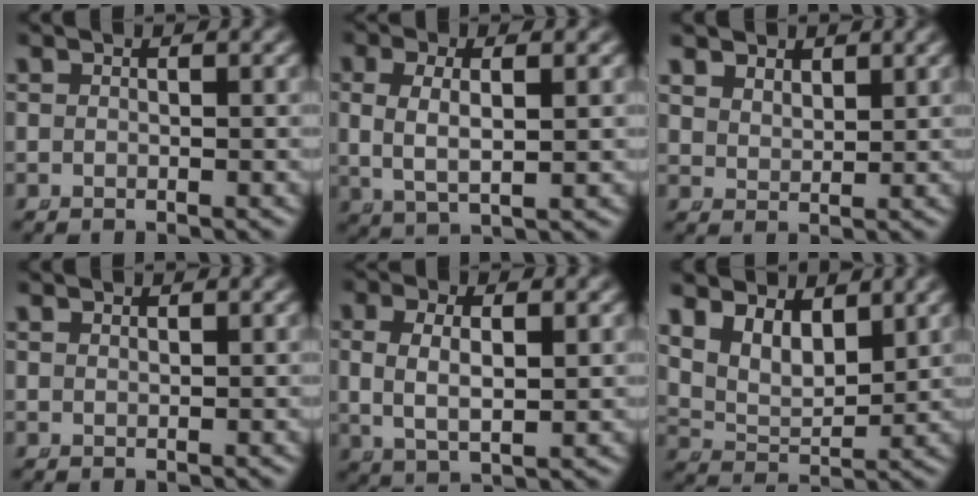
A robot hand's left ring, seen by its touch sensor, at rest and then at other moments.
{"total": 4.8, "force": [0.6, 2.7, 3.9], "torque": [-0.087, -0.009, 0.020]}
{"total": 2.5, "force": [2.0, 1.1, 0.8], "torque": [-0.021, -0.010, 0.050]}
{"total": 0.5, "force": [0.5, -0.2, 0.0], "torque": [0.002, -0.005, 0.015]}
{"total": 5.4, "force": [0.5, 3.3, 4.3], "torque": [-0.089, -0.009, 0.019]}
{"total": 6.7, "force": [2.9, 4.7, 3.8], "torque": [-0.079, -0.010, 0.048]}